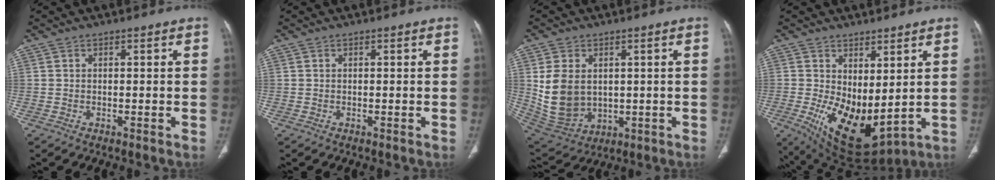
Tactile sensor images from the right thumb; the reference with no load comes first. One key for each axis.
{"total": 0.0}
{"total": 12.4, "fx": 1.5, "fy": 9.1, "fz": 8.3, "tx": -0.150, "ty": -0.011, "tz": 0.055}
{"total": 13.1, "fx": 0.7, "fy": 6.8, "fz": 11.2, "tx": -0.181, "ty": -0.027, "tz": 0.039}